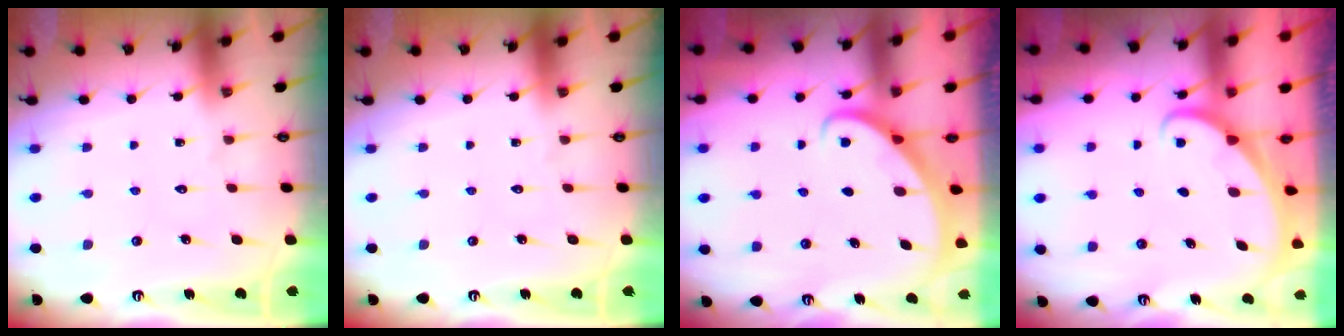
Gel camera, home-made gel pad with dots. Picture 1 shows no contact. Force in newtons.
{"total": 0.0}
{"total": 2.9, "press": 2.9, "slide": 0.2}
{"total": 1.6, "press": 1.6, "slide": 0.1}